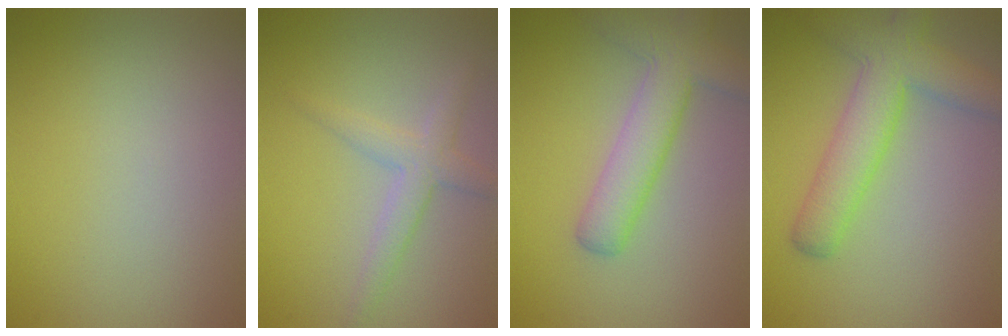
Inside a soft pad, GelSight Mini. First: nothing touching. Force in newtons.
{"total": 2.6, "press": 2.6, "slide": 0.1}
{"total": 5.3, "press": 5.3, "slide": 0.4}
{"total": 6.1, "press": 6.1, "slide": 0.4}